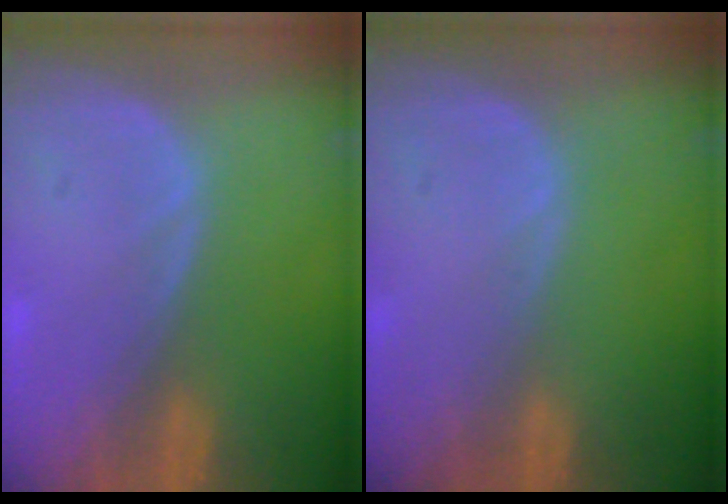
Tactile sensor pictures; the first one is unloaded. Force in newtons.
{"total": 0.0}